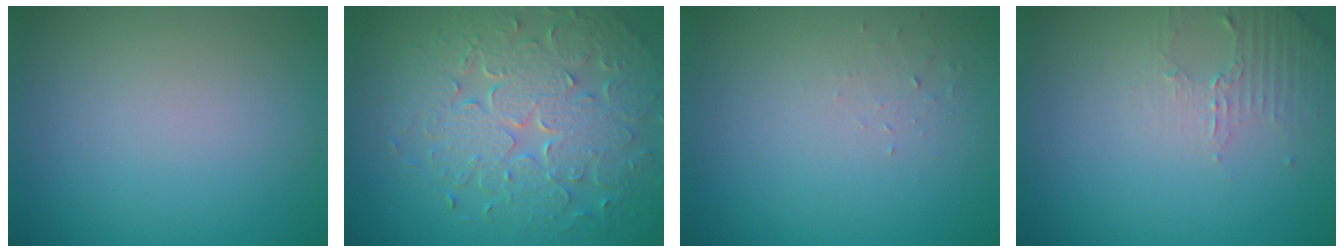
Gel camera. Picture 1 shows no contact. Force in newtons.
{"total": 8.3, "press": 6.0, "slide": 5.8}
{"total": 0.6, "press": 0.3, "slide": 0.6}
{"total": 2.2, "press": 2.1, "slide": 0.6}